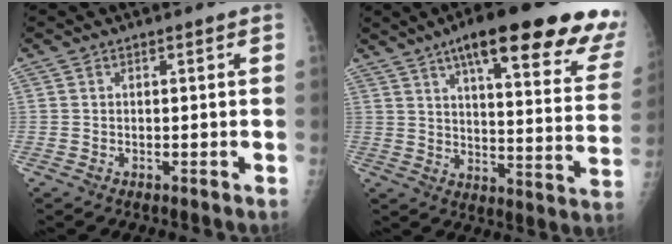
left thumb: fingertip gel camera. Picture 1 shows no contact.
{"total": 26.8, "force": [17.5, 5.3, 19.6], "torque": [-0.238, -0.050, 0.229]}